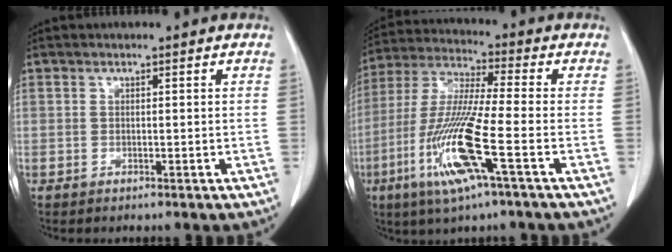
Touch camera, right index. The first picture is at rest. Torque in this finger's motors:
{"motor_torque": [2.08, -0.05, 0.60, 0.16]}